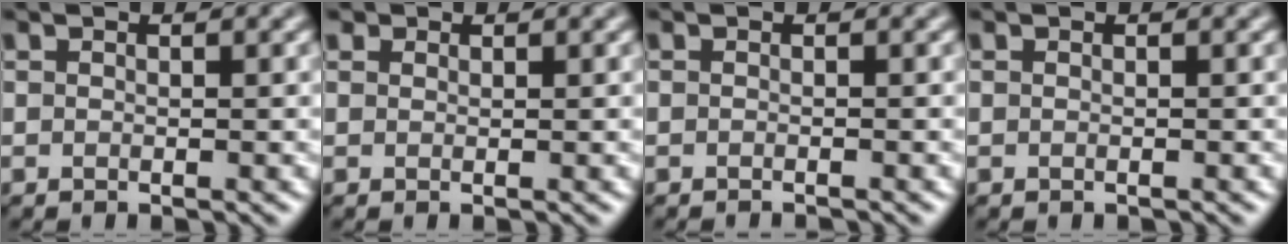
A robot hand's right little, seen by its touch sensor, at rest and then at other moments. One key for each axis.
{"total": 0.8, "fx": 0.7, "fy": 0.4, "fz": 0.2, "tx": -0.002, "ty": -0.003, "tz": 0.005}
{"total": 1.0, "fx": -1.0, "fy": 0.0, "fz": 0.1, "tx": 0.003, "ty": -0.004, "tz": -0.014}
{"total": 0.0}